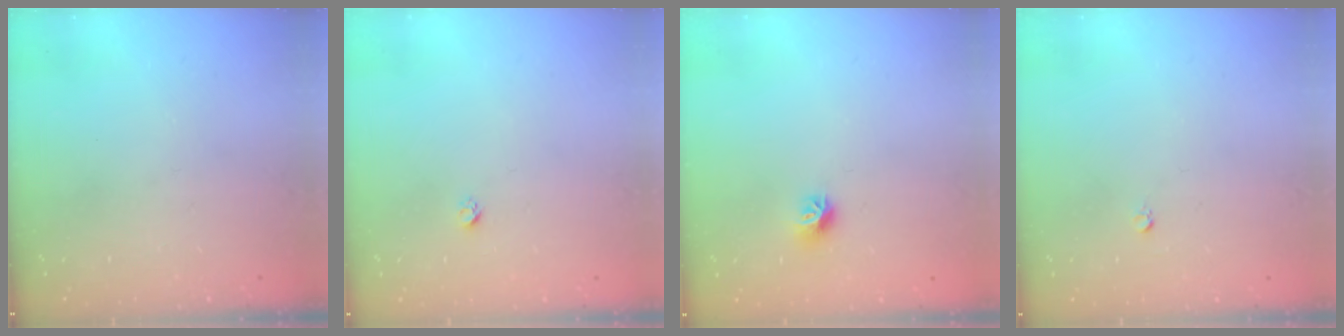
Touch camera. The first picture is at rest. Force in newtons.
{"total": 1.9, "press": 1.9, "slide": 0.1}
{"total": 8.0, "press": 7.9, "slide": 0.6}
{"total": 2.5, "press": 2.5, "slide": 0.2}